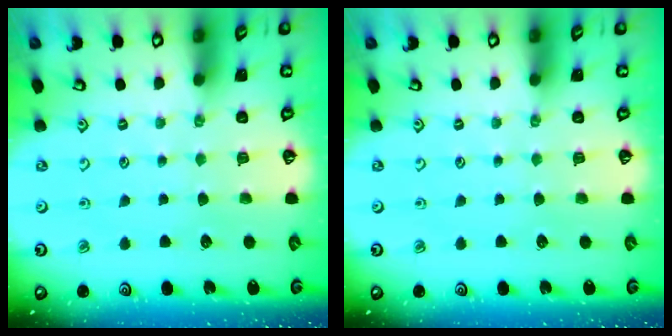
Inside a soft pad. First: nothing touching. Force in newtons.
{"total": 0.0}